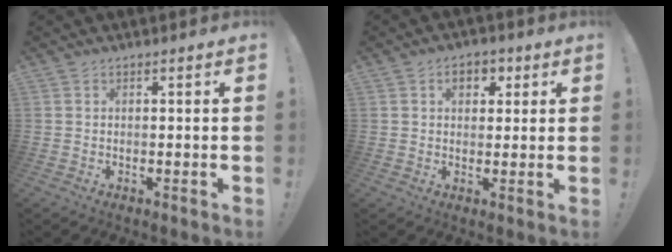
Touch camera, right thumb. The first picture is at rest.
{"total": 5.4, "force": [1.9, 3.9, 3.2], "torque": [-0.030, 0.001, 0.028]}